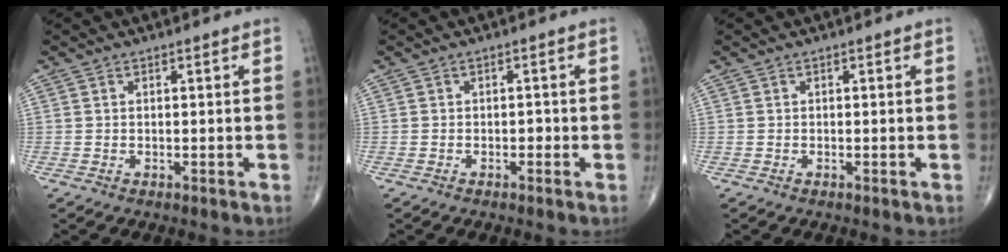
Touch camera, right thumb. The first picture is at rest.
{"total": 0.8, "force": [-0.4, 0.6, 0.5], "torque": [-0.001, 0.003, -0.009]}
{"total": 0.0}